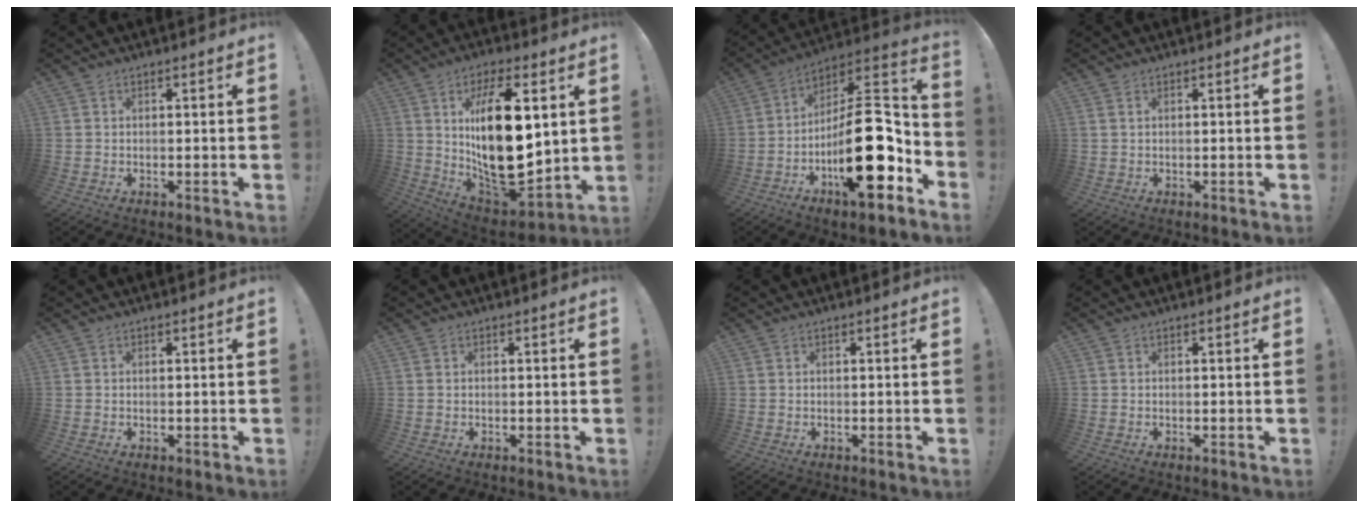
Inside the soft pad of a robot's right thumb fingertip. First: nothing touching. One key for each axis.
{"total": 24.0, "fx": 4.4, "fy": 11.5, "fz": 20.7, "tx": -0.359, "ty": -0.037, "tz": 0.078}
{"total": 26.1, "fx": -6.6, "fy": 10.6, "fz": 23.0, "tx": -0.368, "ty": 0.038, "tz": -0.098}
{"total": 0.8, "fx": 0.4, "fy": 0.2, "fz": 0.6, "tx": -0.012, "ty": 0.001, "tz": 0.008}
{"total": 0.0}
{"total": 0.0}
{"total": 0.0}
{"total": 0.0}